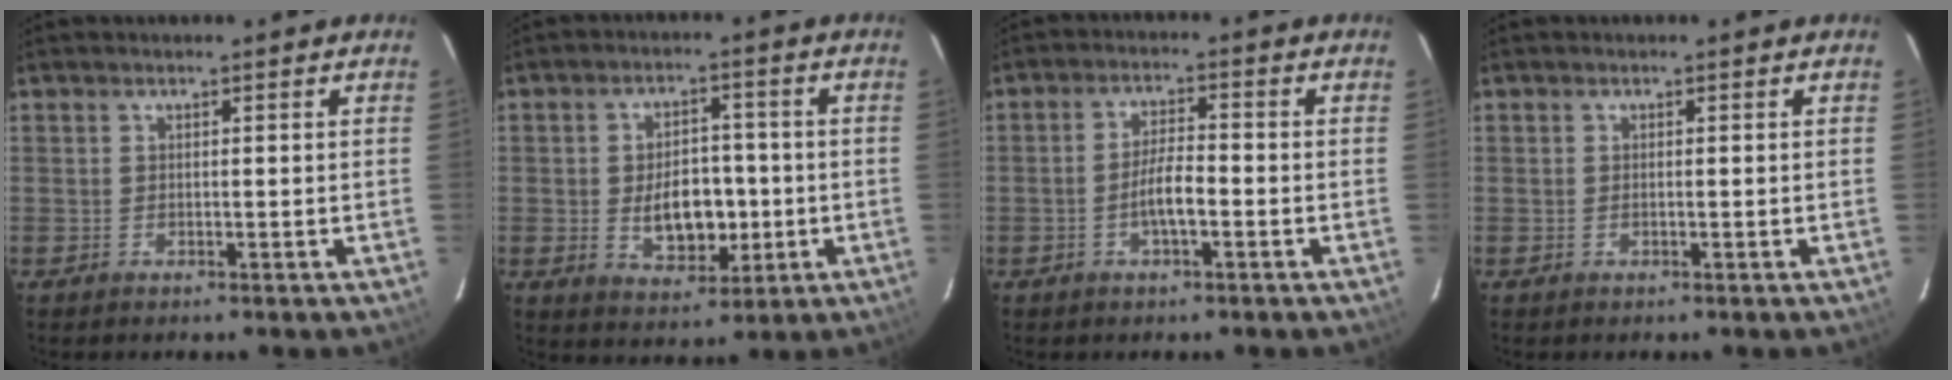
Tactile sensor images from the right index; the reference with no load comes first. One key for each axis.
{"total": 9.1, "fx": -1.2, "fy": 5.9, "fz": 6.9, "tx": -0.125, "ty": 0.006, "tz": -0.003}
{"total": 4.7, "fx": -1.8, "fy": 1.2, "fz": 4.2, "tx": -0.083, "ty": 0.003, "tz": -0.031}
{"total": 0.0}